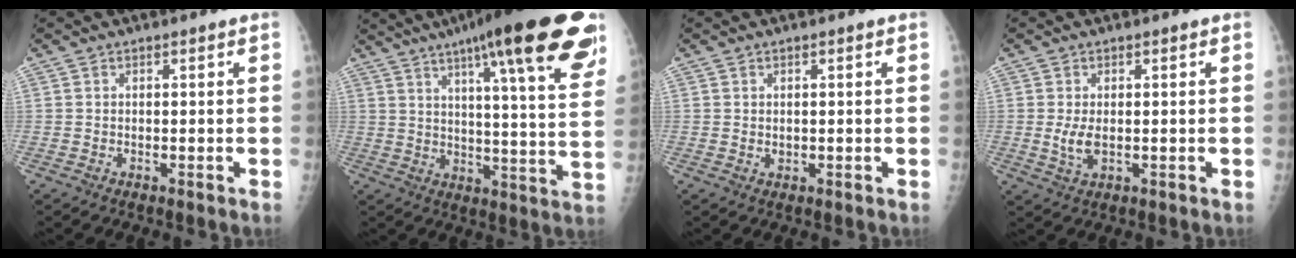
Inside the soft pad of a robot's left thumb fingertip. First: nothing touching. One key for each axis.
{"total": 27.7, "fx": 17.1, "fy": 4.6, "fz": 21.2, "tx": -0.277, "ty": -0.041, "tz": 0.229}
{"total": 1.1, "fx": 0.0, "fy": 0.9, "fz": 0.6, "tx": -0.006, "ty": -0.001, "tz": 0.005}
{"total": 3.2, "fx": -0.1, "fy": 1.6, "fz": 2.7, "tx": -0.057, "ty": -0.009, "tz": 0.001}